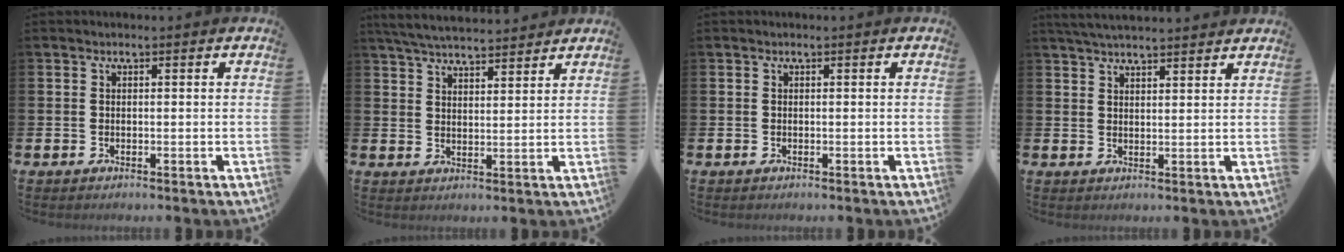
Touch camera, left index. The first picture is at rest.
{"total": 5.2, "force": [5.1, 0.5, 0.9], "torque": [-0.035, -0.024, 0.092]}
{"total": 0.0}
{"total": 3.9, "force": [3.8, 0.3, 0.8], "torque": [-0.019, -0.014, 0.069]}